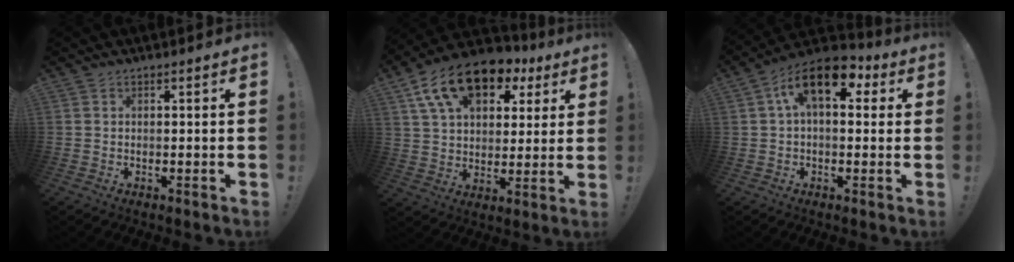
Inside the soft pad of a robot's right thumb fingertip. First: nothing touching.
{"total": 17.5, "force": [9.7, 10.3, 10.3], "torque": [-0.170, -0.046, 0.176]}
{"total": 14.0, "force": [5.4, 6.9, 10.9], "torque": [-0.182, -0.008, 0.094]}